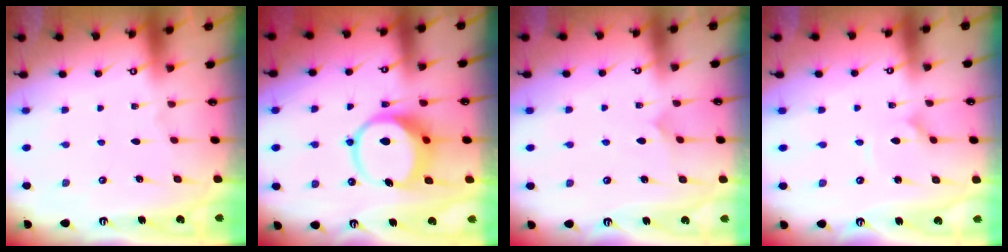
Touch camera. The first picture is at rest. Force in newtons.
{"total": 9.3, "press": 9.2, "slide": 1.3}
{"total": 5.9, "press": 5.9, "slide": 0.7}
{"total": 1.2, "press": 1.2, "slide": 0.1}